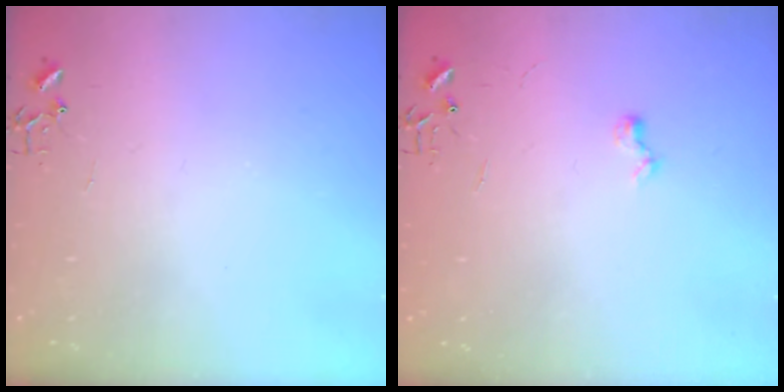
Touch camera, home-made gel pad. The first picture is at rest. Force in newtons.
{"total": 6.0, "press": 6.0, "slide": 0.7}